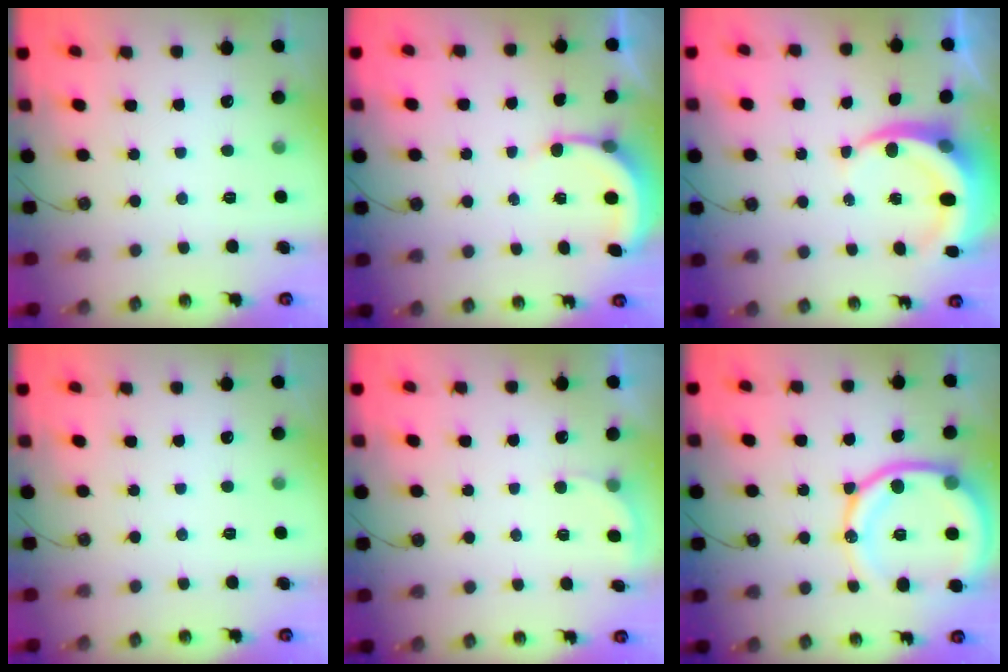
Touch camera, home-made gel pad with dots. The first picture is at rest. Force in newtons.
{"total": 4.5, "press": 4.4, "slide": 0.6}
{"total": 8.2, "press": 8.1, "slide": 1.0}
{"total": 0.0}
{"total": 2.3, "press": 2.3, "slide": 0.5}
{"total": 17.8, "press": 17.7, "slide": 2.2}